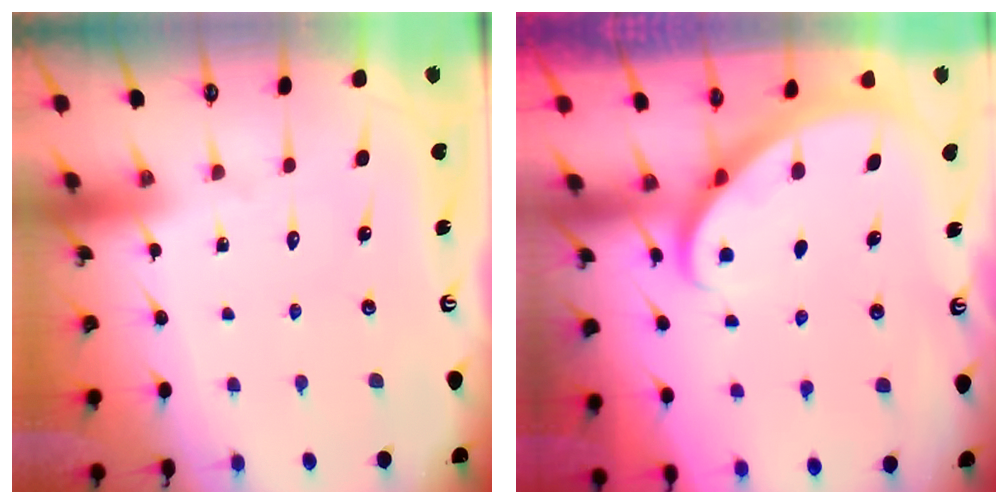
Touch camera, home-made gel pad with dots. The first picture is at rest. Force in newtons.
{"total": 2.8, "press": 2.8, "slide": 0.2}